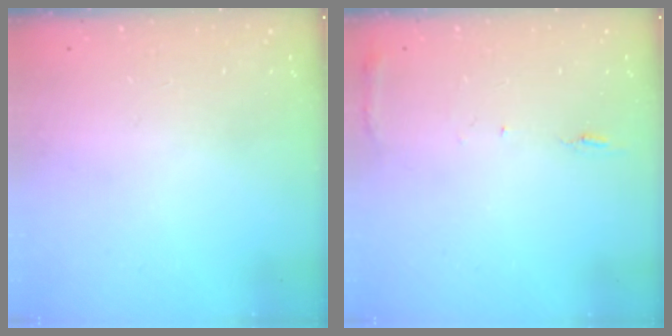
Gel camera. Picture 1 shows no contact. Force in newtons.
{"total": 5.7, "press": 5.7, "slide": 0.6}